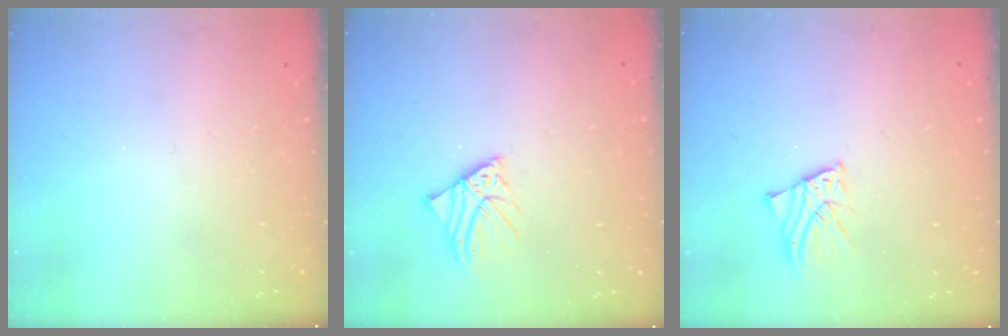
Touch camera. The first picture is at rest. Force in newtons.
{"total": 4.5, "press": 4.5, "slide": 0.5}
{"total": 2.2, "press": 2.2, "slide": 0.1}